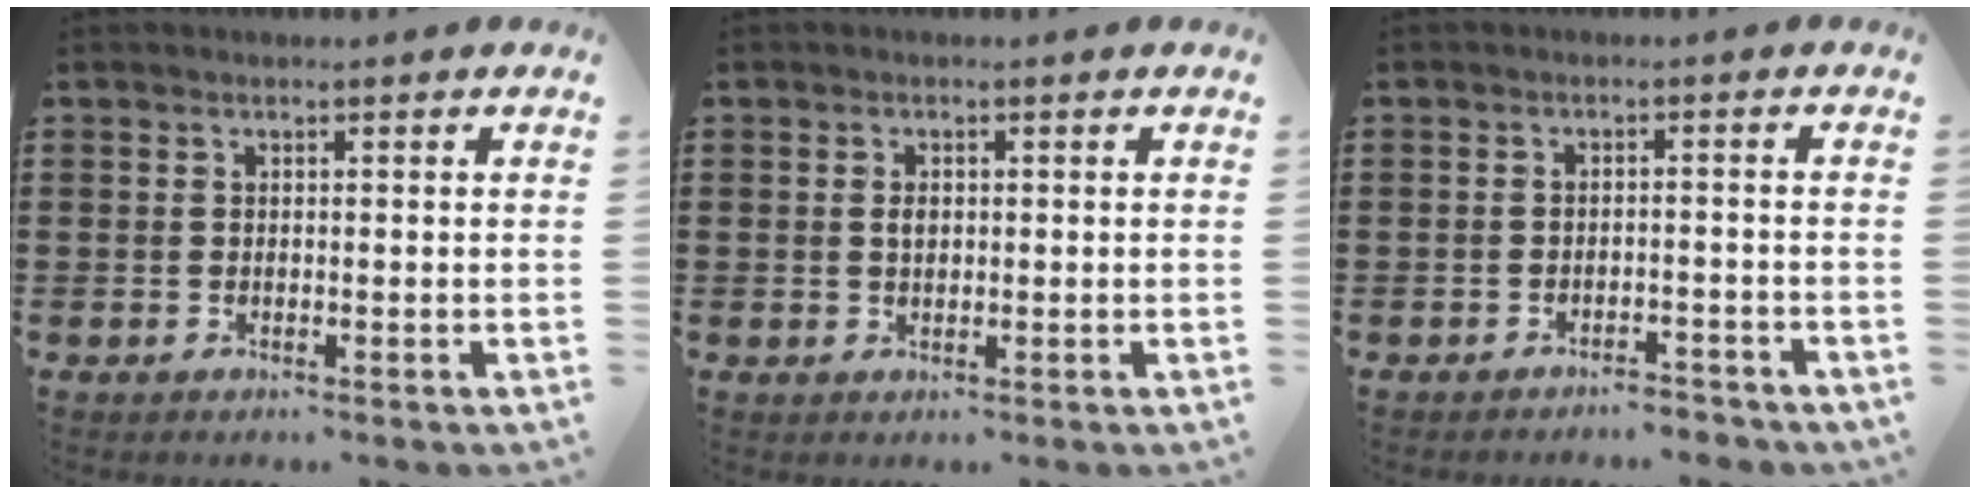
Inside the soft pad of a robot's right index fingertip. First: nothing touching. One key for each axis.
{"total": 1.6, "fx": 0.2, "fy": 0.9, "fz": 1.3, "tx": -0.028, "ty": 0.006, "tz": 0.002}
{"total": 2.6, "fx": -2.6, "fy": 0.2, "fz": 0.3, "tx": -0.011, "ty": 0.000, "tz": -0.053}